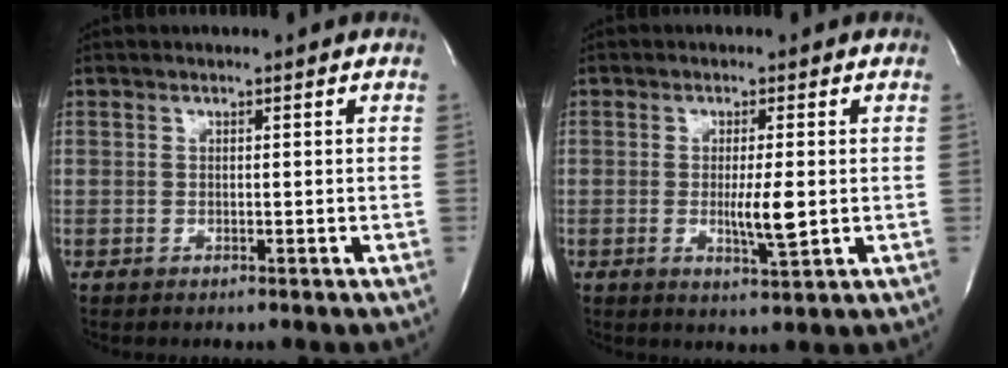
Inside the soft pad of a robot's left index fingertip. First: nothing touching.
{"total": 4.3, "force": [-0.4, 0.3, 4.3], "torque": [-0.077, -0.012, -0.004]}